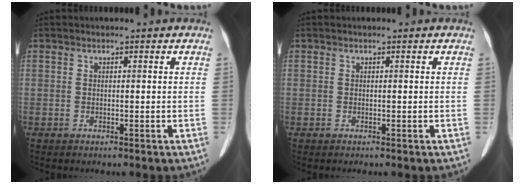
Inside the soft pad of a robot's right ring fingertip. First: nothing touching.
{"total": 0.0}